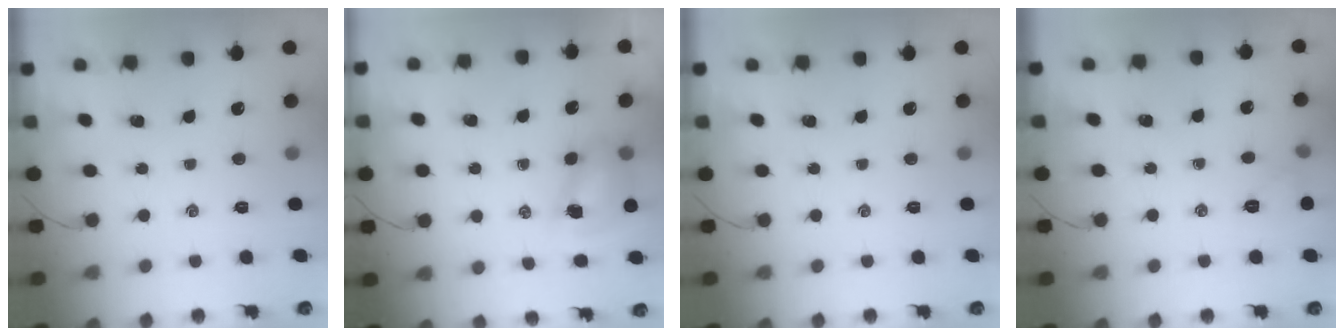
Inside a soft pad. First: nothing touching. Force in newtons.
{"total": 7.5, "press": 7.4, "slide": 1.0}
{"total": 0.0}
{"total": 4.5, "press": 4.3, "slide": 1.3}